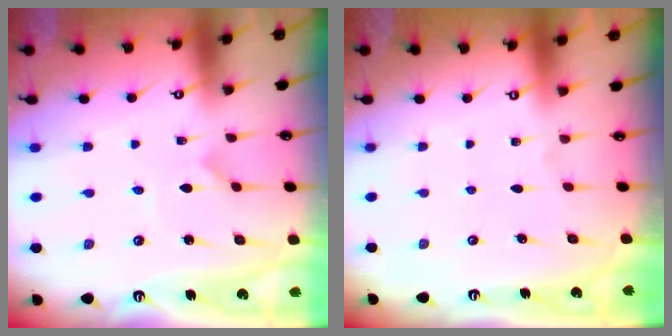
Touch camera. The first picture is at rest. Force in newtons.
{"total": 0.0}